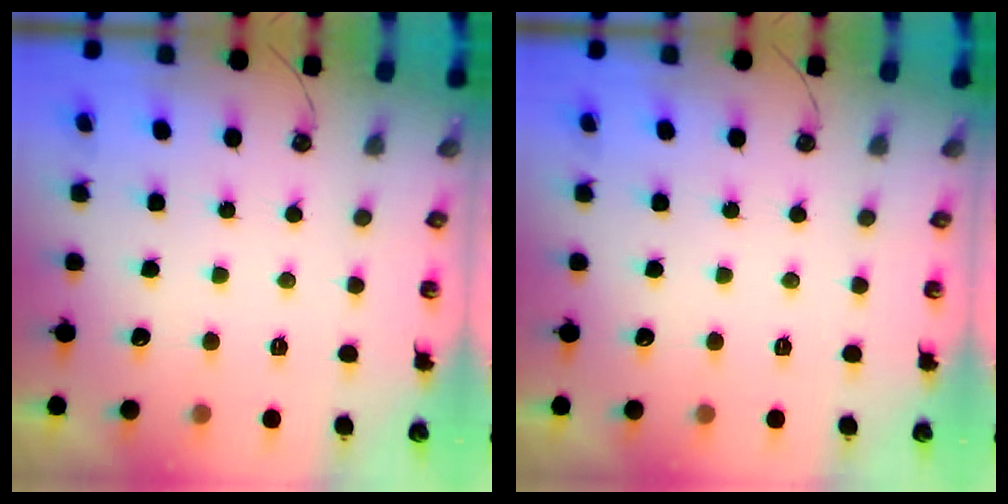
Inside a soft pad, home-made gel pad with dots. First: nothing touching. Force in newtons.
{"total": 0.0}